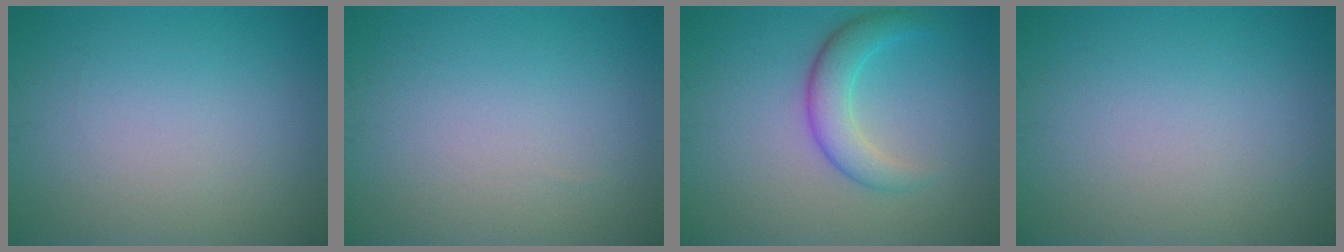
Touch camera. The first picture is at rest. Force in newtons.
{"total": 0.0}
{"total": 3.8, "press": 3.8, "slide": 0.2}
{"total": 0.0}